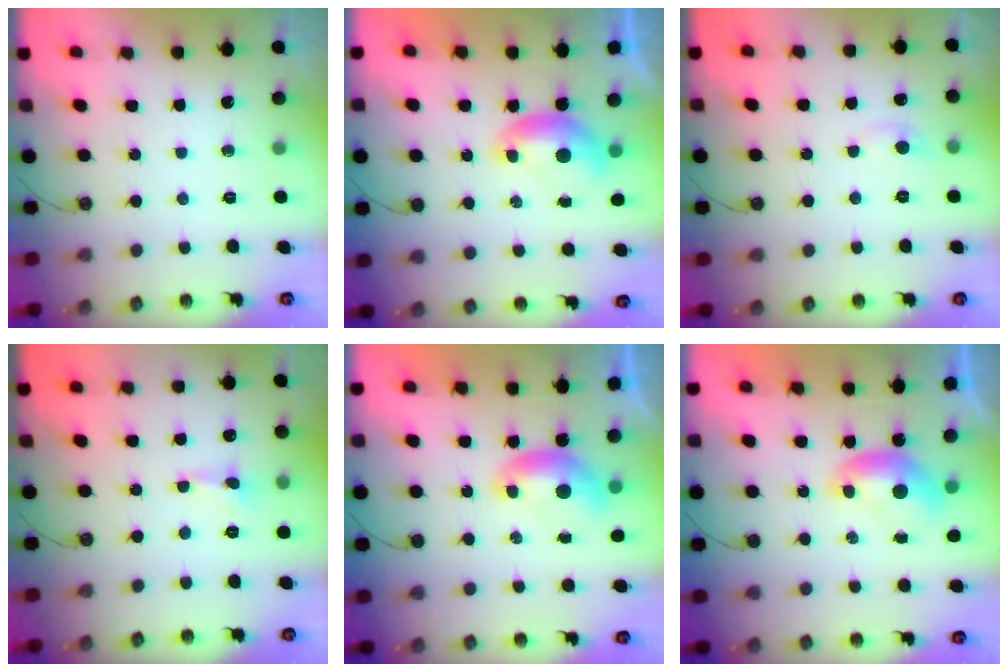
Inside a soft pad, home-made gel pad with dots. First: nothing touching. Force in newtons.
{"total": 0.0}
{"total": 1.3, "press": 1.0, "slide": 0.8}
{"total": 0.6, "press": 0.5, "slide": 0.3}
{"total": 0.0}
{"total": 0.0}